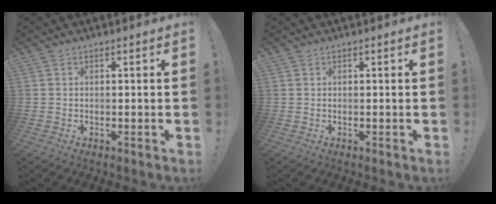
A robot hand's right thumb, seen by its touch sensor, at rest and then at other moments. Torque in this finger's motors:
{"motor_torque": [0.00, 0.00, -0.04, -0.02, 0.00]}